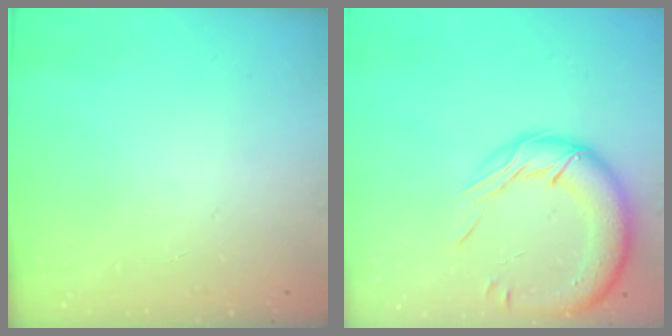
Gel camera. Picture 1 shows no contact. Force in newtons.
{"total": 16.7, "press": 16.4, "slide": 3.1}